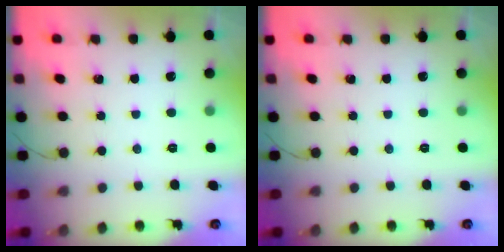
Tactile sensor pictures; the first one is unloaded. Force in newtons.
{"total": 0.0}